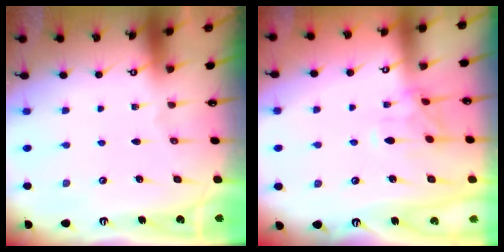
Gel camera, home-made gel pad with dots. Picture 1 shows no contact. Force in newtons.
{"total": 0.0}